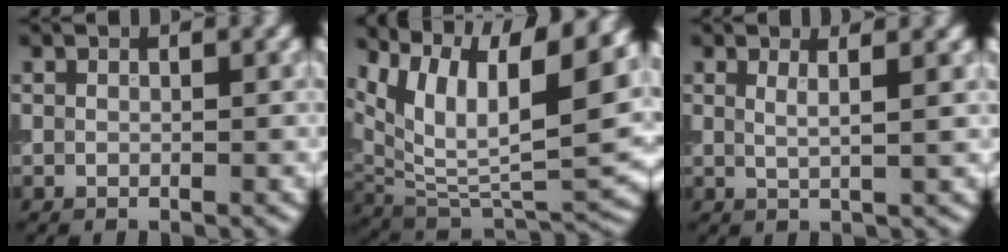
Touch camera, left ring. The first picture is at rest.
{"total": 15.4, "force": [7.8, 6.8, 11.3], "torque": [-0.188, 0.028, 0.140]}
{"total": 2.2, "force": [1.0, 0.7, 1.8], "torque": [-0.018, -0.001, 0.005]}